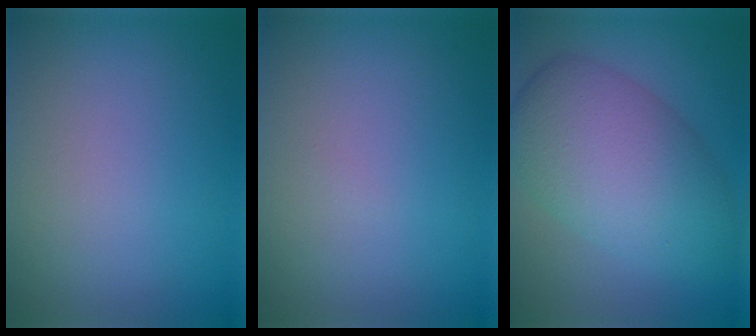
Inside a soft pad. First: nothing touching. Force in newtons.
{"total": 0.0}
{"total": 8.7, "press": 8.7, "slide": 0.1}